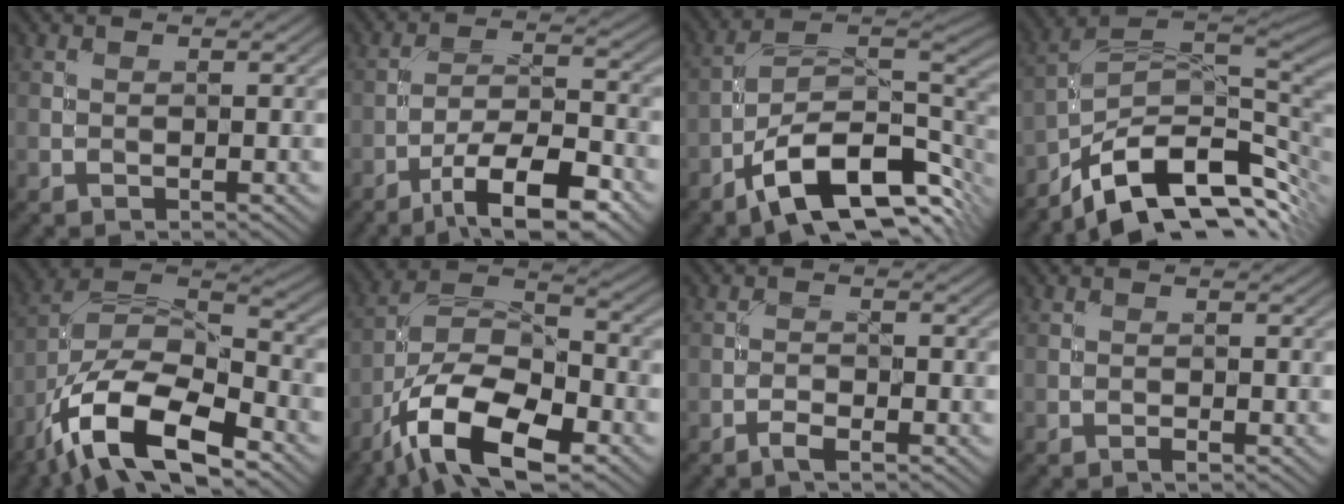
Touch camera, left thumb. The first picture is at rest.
{"total": 11.0, "force": [-7.0, 3.1, 7.9], "torque": [-0.135, 0.005, -0.122]}
{"total": 14.3, "force": [-7.6, 6.1, 10.5], "torque": [-0.174, -0.012, -0.140]}
{"total": 13.5, "force": [-6.2, 6.6, 10.0], "torque": [-0.187, -0.005, -0.106]}
{"total": 15.9, "force": [-9.7, 6.6, 10.8], "torque": [-0.227, -0.020, -0.184]}
{"total": 14.4, "force": [-8.2, 6.2, 10.1], "torque": [-0.206, -0.012, -0.168]}
{"total": 1.9, "force": [-1.4, 0.4, 1.1], "torque": [-0.026, 0.002, -0.032]}
{"total": 0.5, "force": [-0.4, 0.1, 0.3], "torque": [-0.007, 0.001, -0.009]}